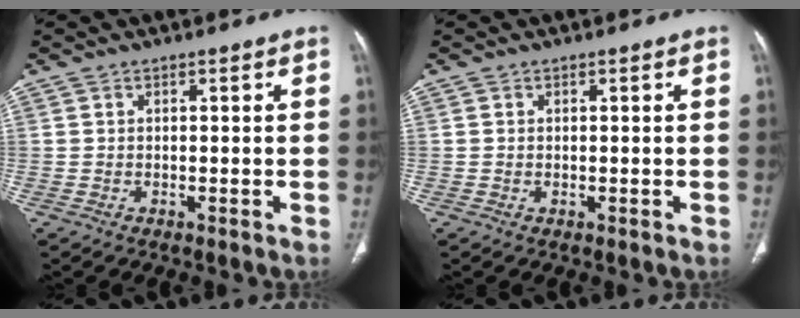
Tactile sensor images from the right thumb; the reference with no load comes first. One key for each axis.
{"total": 0.0}